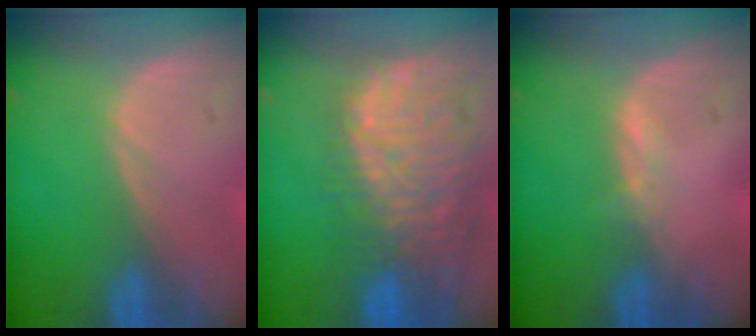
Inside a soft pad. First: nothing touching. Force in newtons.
{"total": 12.7, "press": 11.1, "slide": 6.1}
{"total": 1.0, "press": 0.8, "slide": 0.5}